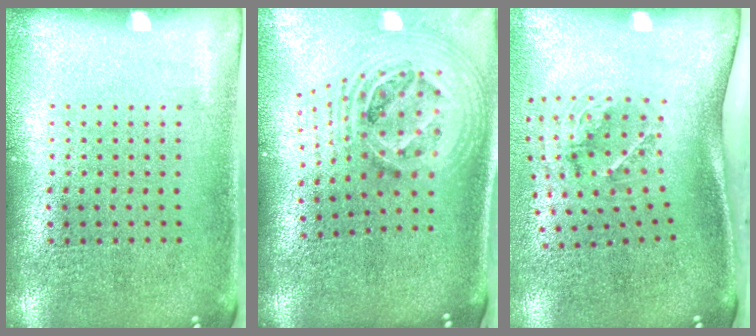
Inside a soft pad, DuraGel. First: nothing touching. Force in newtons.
{"total": 2.7, "press": 1.9, "slide": 1.9}
{"total": 2.1, "press": 1.3, "slide": 1.6}